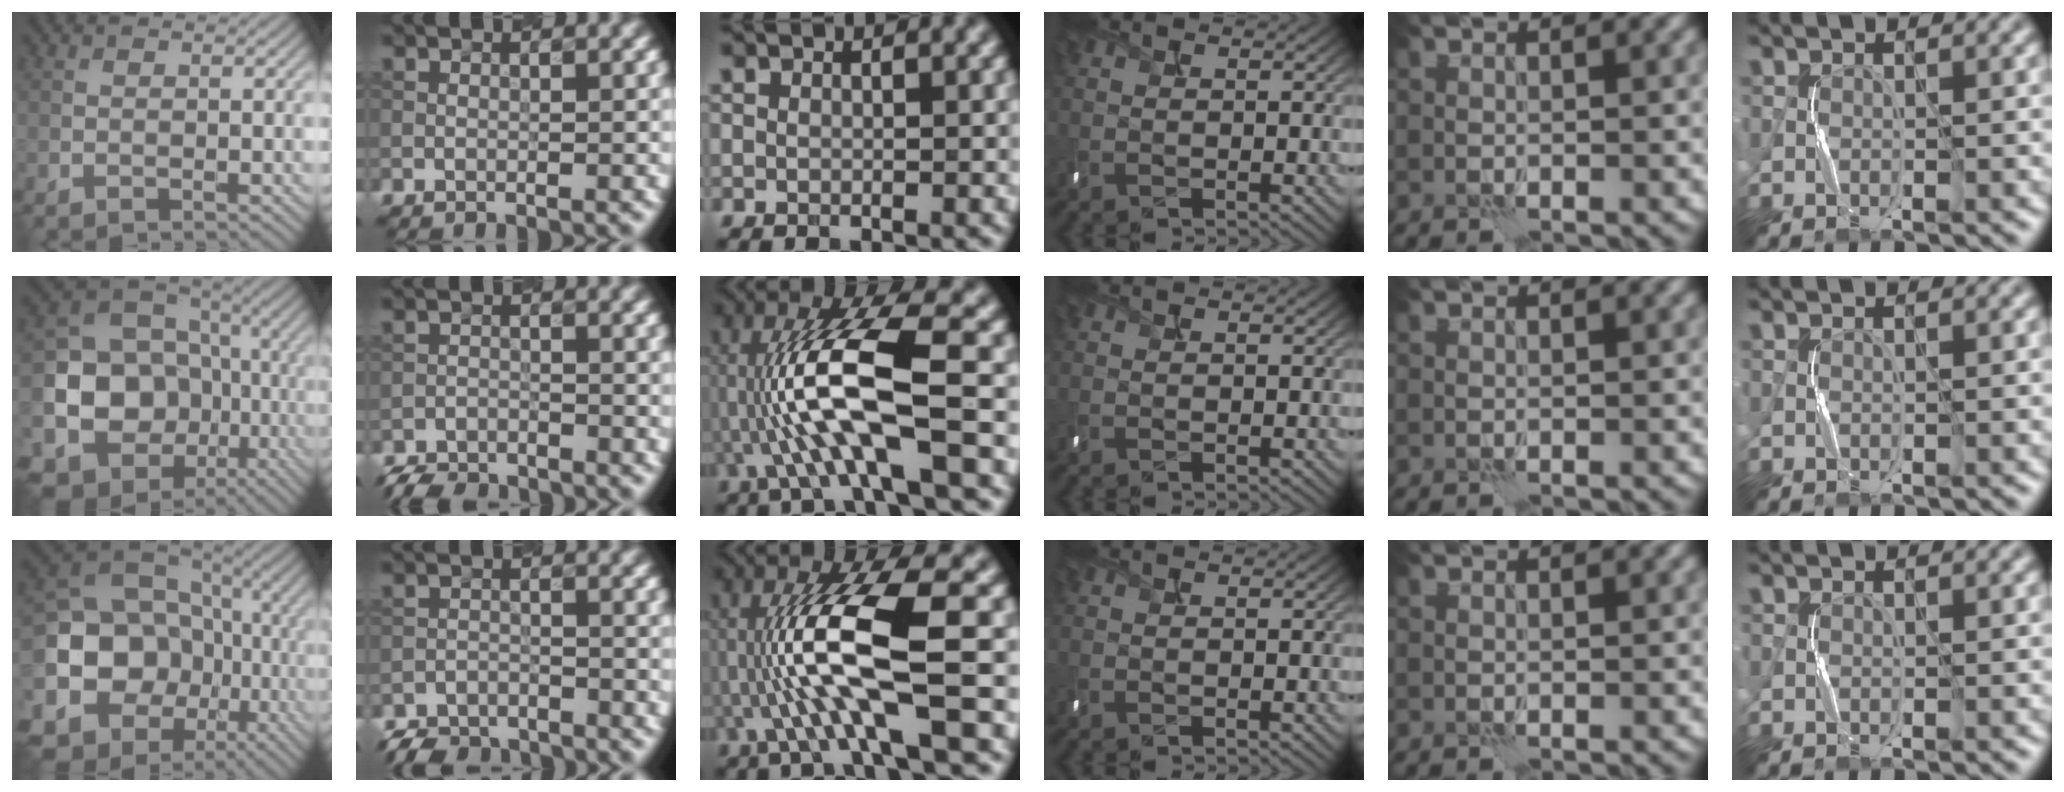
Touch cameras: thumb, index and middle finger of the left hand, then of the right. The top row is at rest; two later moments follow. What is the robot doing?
{"motion": "shake", "object": "handbell"}